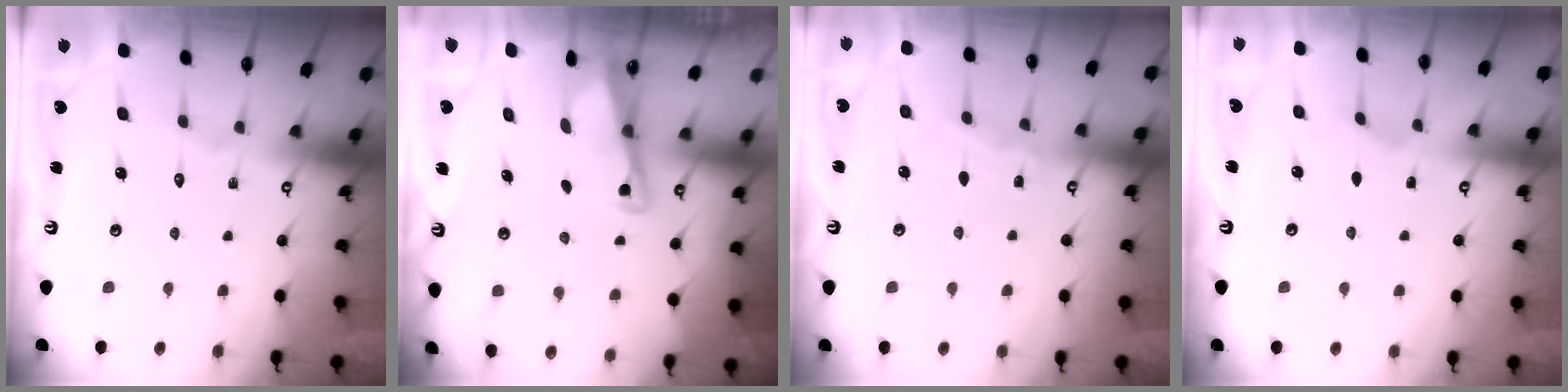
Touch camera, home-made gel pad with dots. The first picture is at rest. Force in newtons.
{"total": 2.8, "press": 2.8, "slide": 0.4}
{"total": 4.1, "press": 4.0, "slide": 0.6}
{"total": 2.7, "press": 2.7, "slide": 0.2}